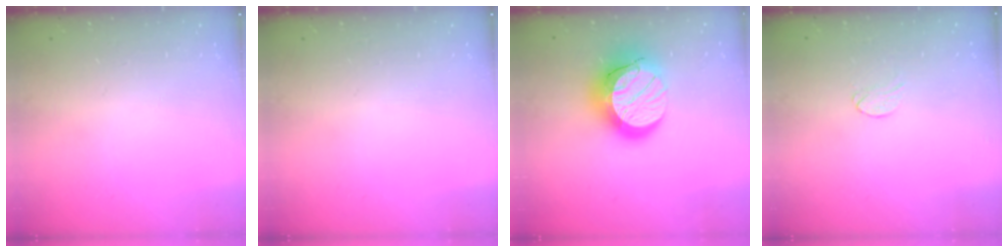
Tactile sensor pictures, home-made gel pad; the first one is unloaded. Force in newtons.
{"total": 0.0}
{"total": 17.7, "press": 17.7, "slide": 1.6}
{"total": 4.7, "press": 4.6, "slide": 0.4}